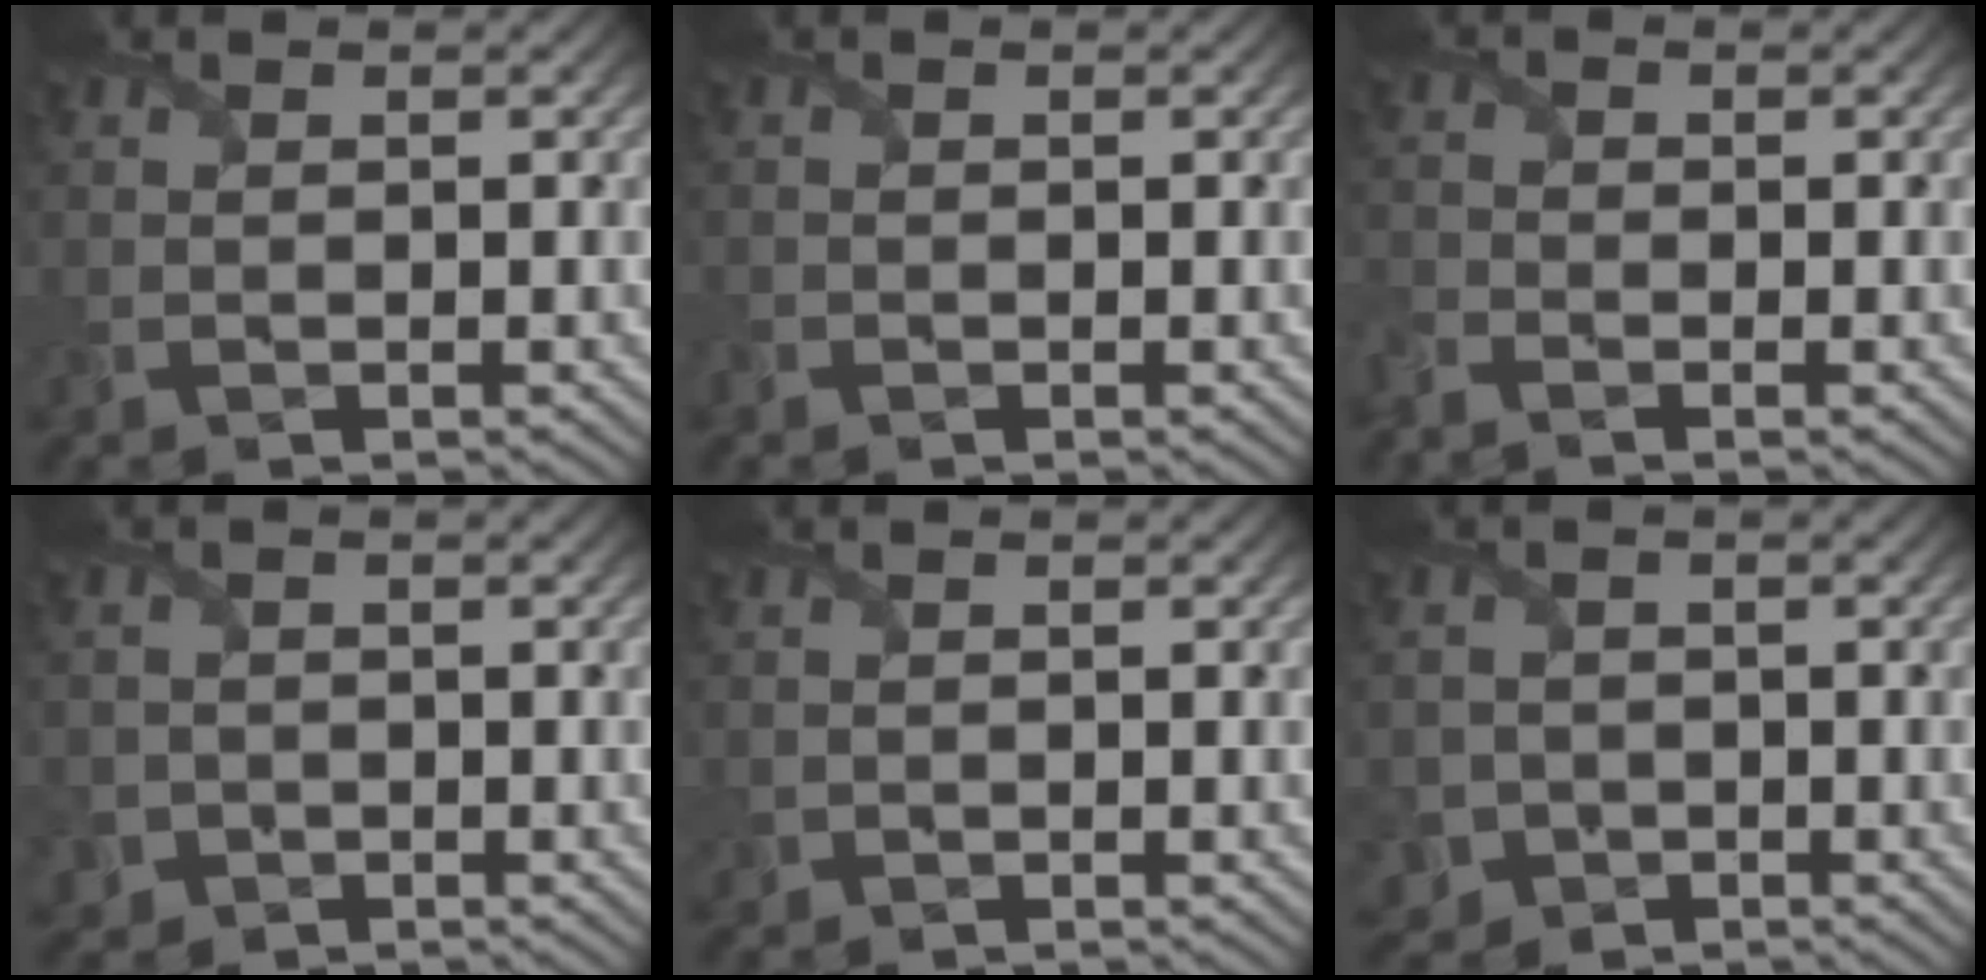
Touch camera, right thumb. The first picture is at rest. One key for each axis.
{"total": 0.6, "fx": -0.5, "fy": 0.3, "fz": 0.0, "tx": -0.001, "ty": -0.005, "tz": -0.009}
{"total": 2.7, "fx": -2.3, "fy": 1.0, "fz": 1.0, "tx": -0.031, "ty": -0.013, "tz": -0.061}
{"total": 2.5, "fx": -1.0, "fy": 2.2, "fz": 0.3, "tx": -0.008, "ty": -0.009, "tz": -0.020}
{"total": 0.7, "fx": -0.1, "fy": 0.7, "fz": 0.2, "tx": -0.006, "ty": -0.006, "tz": -0.001}
{"total": 3.7, "fx": -1.5, "fy": 3.3, "fz": 0.7, "tx": -0.024, "ty": -0.010, "tz": -0.037}